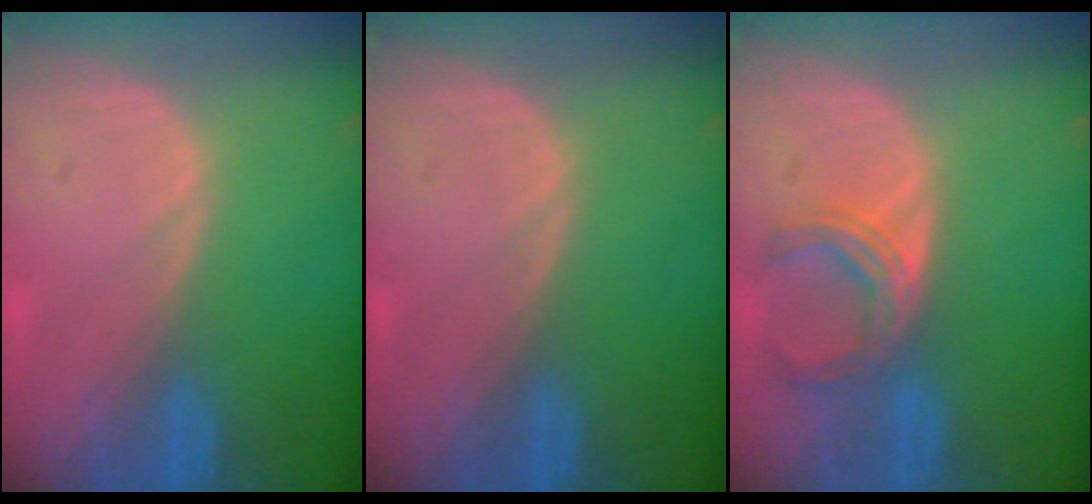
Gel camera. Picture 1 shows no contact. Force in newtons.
{"total": 0.0}
{"total": 4.9, "press": 4.8, "slide": 1.1}